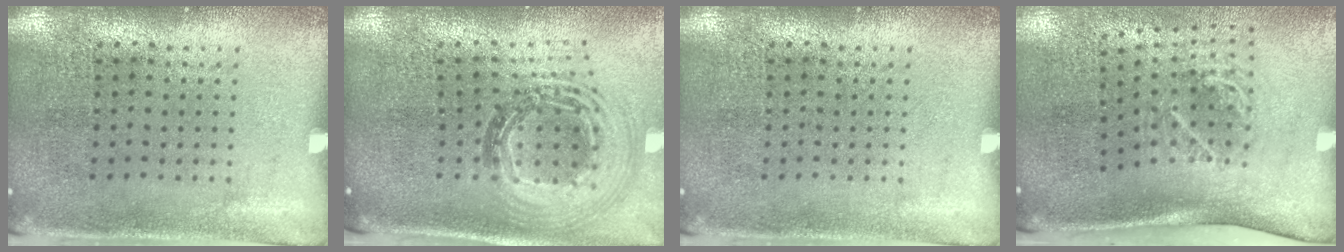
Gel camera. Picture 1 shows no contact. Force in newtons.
{"total": 1.4, "press": 1.2, "slide": 0.7}
{"total": 0.0}
{"total": 2.0, "press": 1.4, "slide": 1.4}